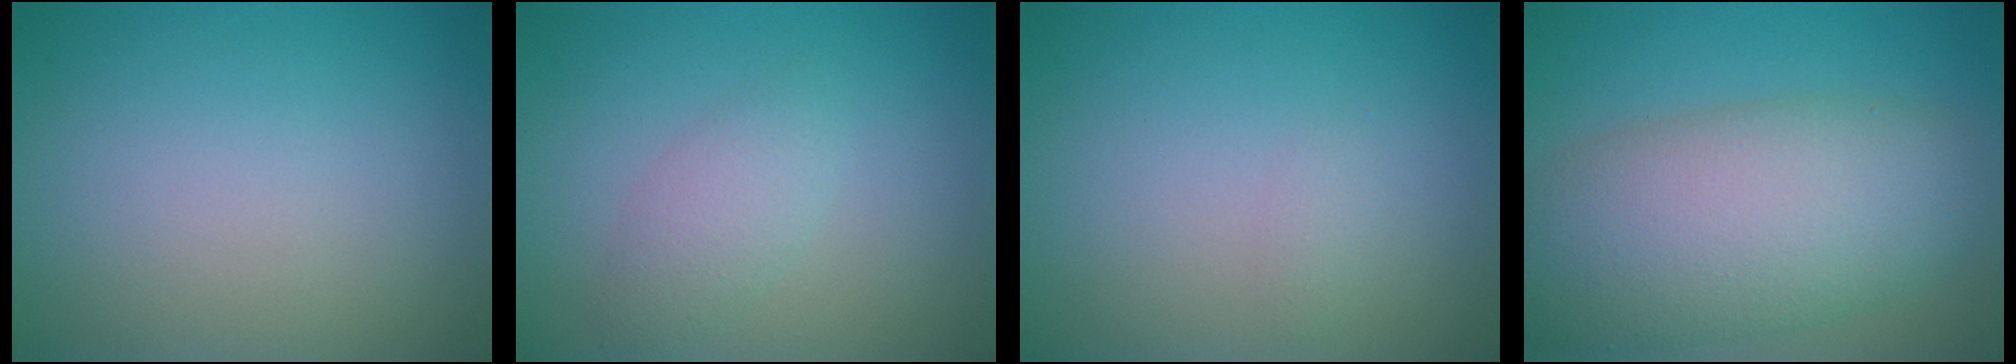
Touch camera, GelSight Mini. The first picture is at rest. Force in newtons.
{"total": 2.1, "press": 2.1, "slide": 0.1}
{"total": 0.6, "press": 0.6, "slide": 0.0}
{"total": 10.0, "press": 10.0, "slide": 0.3}